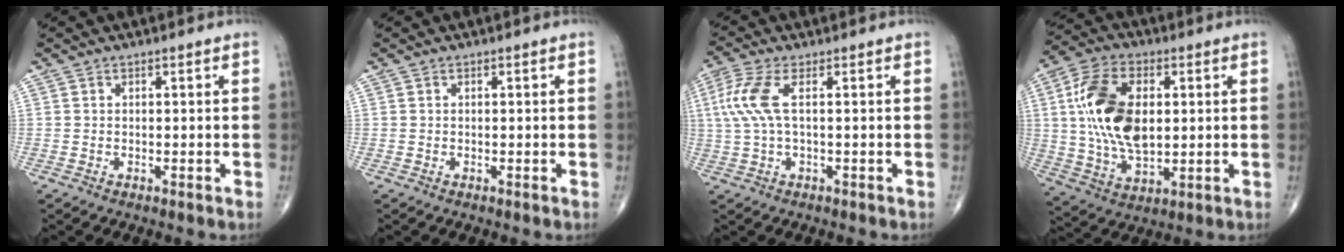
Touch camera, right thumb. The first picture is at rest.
{"total": 0.0}
{"total": 6.9, "force": [1.2, 2.2, 6.4], "torque": [-0.187, 0.015, 0.025]}
{"total": 17.1, "force": [2.5, 9.7, 13.9], "torque": [-0.261, -0.001, 0.049]}